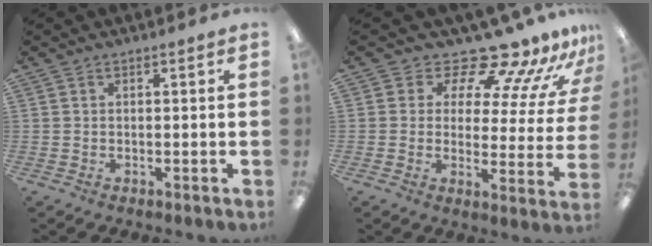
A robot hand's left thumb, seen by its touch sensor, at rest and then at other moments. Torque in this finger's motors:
{"motor_torque": [-0.03, 0.05, 0.09, -0.13, 0.03]}